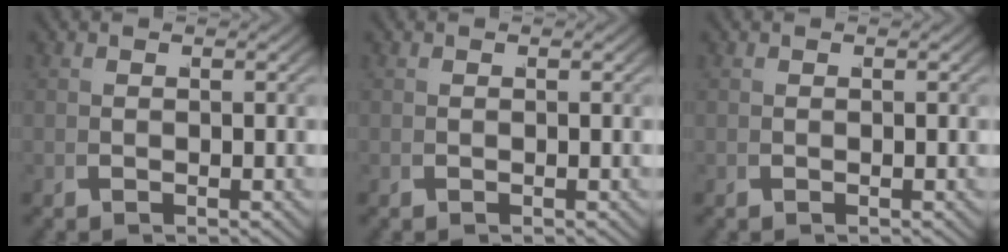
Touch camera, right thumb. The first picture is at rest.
{"total": 0.0}
{"total": 0.0}